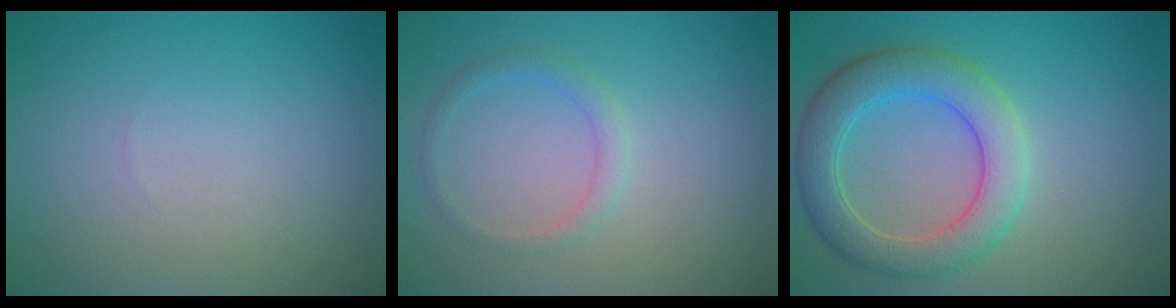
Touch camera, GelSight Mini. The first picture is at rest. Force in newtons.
{"total": 1.4, "press": 1.4, "slide": 0.1}
{"total": 5.7, "press": 5.6, "slide": 0.5}